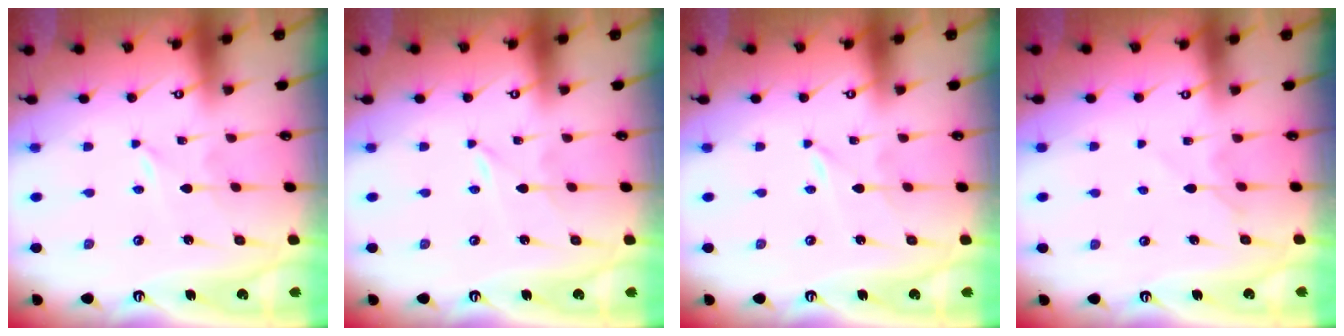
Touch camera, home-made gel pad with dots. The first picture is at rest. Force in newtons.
{"total": 0.0}
{"total": 0.0}
{"total": 3.9, "press": 3.9, "slide": 0.6}